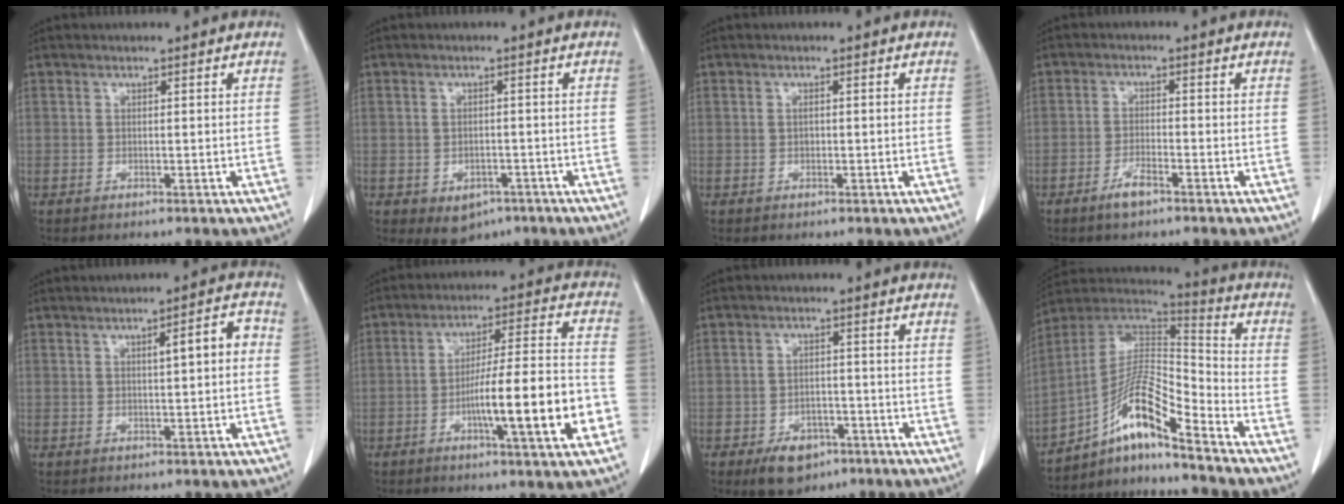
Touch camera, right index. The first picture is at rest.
{"total": 4.7, "force": [-2.5, 3.4, 2.0], "torque": [-0.020, 0.003, -0.021]}
{"total": 0.0}
{"total": 3.1, "force": [-2.2, 0.6, 2.1], "torque": [-0.041, 0.001, -0.039]}
{"total": 4.5, "force": [0.4, 0.8, 4.4], "torque": [-0.064, 0.016, 0.006]}
{"total": 15.0, "force": [-4.8, 0.6, 14.2], "torque": [-0.228, 0.003, -0.075]}
{"total": 6.2, "force": [-3.8, 3.9, 3.0], "torque": [-0.049, 0.004, -0.049]}
{"total": 13.3, "force": [-8.9, 1.5, 9.8], "torque": [-0.176, 0.022, -0.155]}